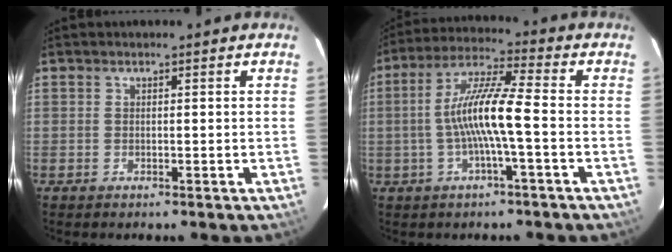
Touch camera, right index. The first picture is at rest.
{"total": 10.3, "force": [-1.8, 0.3, 10.1], "torque": [-0.202, 0.013, -0.036]}